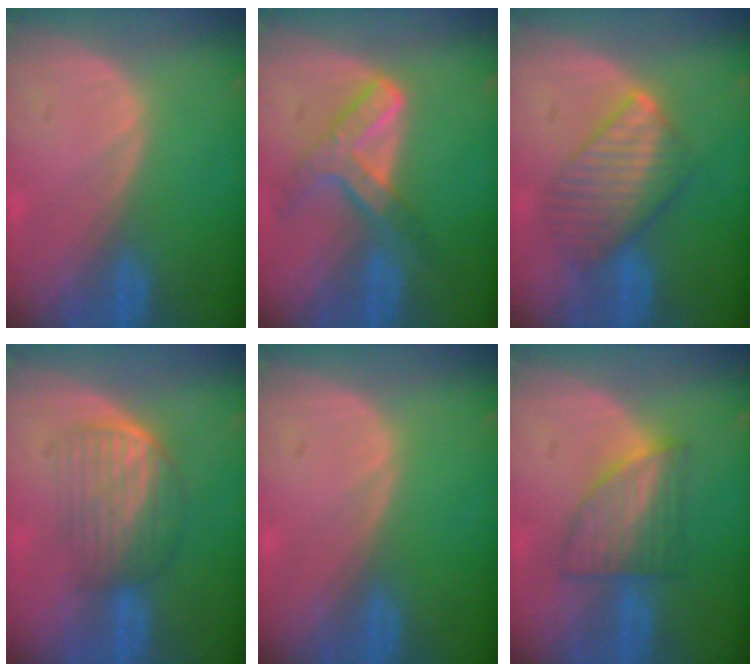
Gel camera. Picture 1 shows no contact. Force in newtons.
{"total": 7.3, "press": 6.2, "slide": 3.9}
{"total": 7.2, "press": 7.2, "slide": 0.2}
{"total": 7.0, "press": 5.9, "slide": 3.8}
{"total": 0.0}
{"total": 6.2, "press": 6.0, "slide": 1.5}